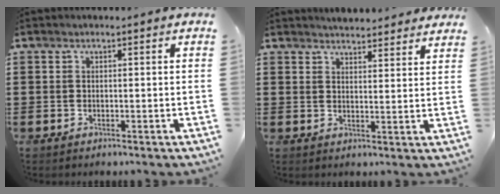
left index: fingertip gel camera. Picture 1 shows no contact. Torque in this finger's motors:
{"motor_torque": [1.00, -1.14, 0.43, 0.06]}